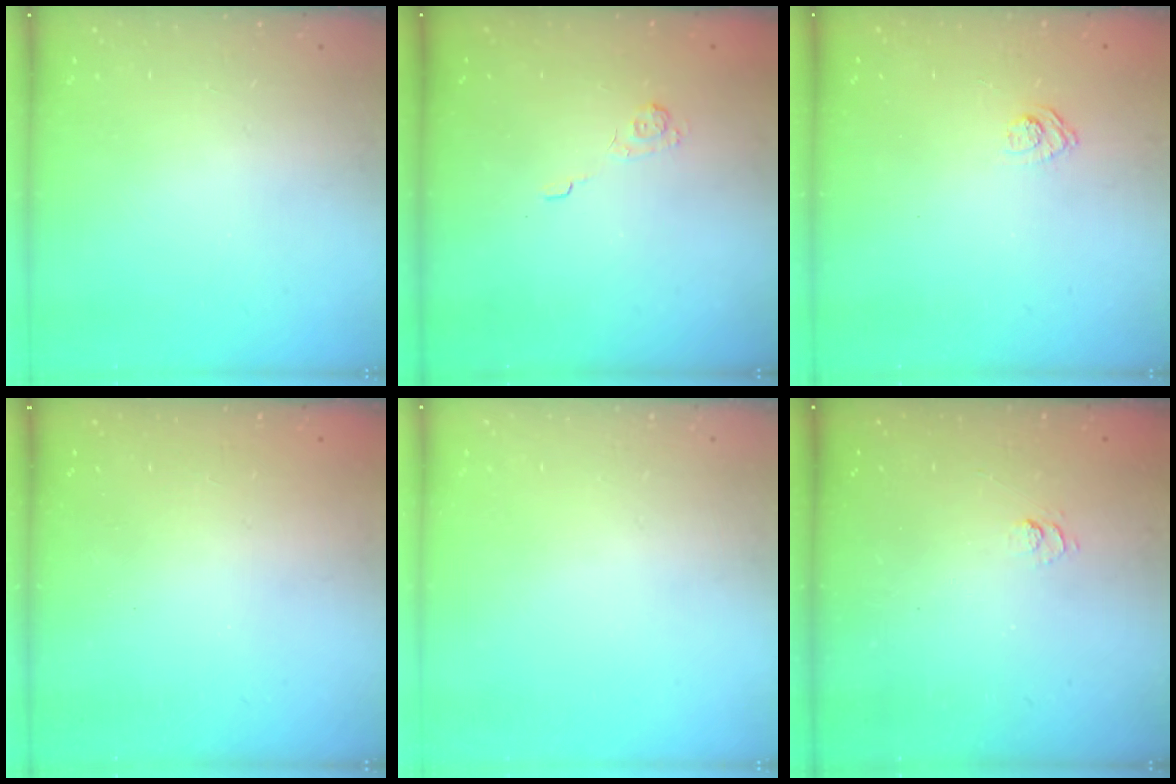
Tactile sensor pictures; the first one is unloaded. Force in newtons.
{"total": 2.2, "press": 1.7, "slide": 1.4}
{"total": 3.1, "press": 2.8, "slide": 1.3}
{"total": 2.4, "press": 2.2, "slide": 0.8}
{"total": 0.0}
{"total": 2.7, "press": 2.2, "slide": 1.5}